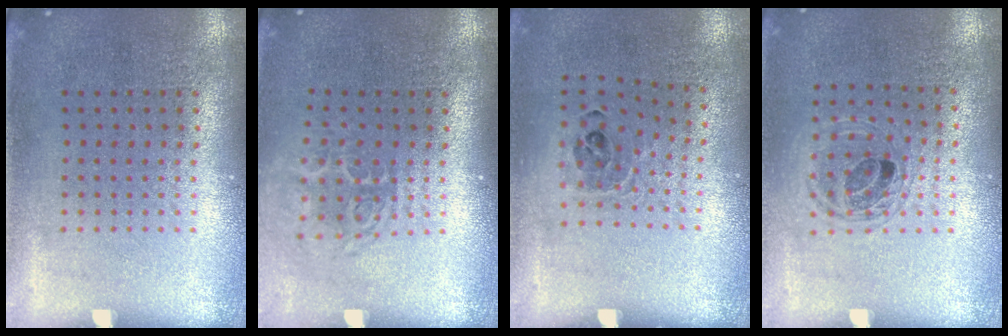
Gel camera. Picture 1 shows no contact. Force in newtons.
{"total": 1.7, "press": 1.2, "slide": 1.2}
{"total": 0.9, "press": 0.8, "slide": 0.4}
{"total": 1.3, "press": 1.2, "slide": 0.4}